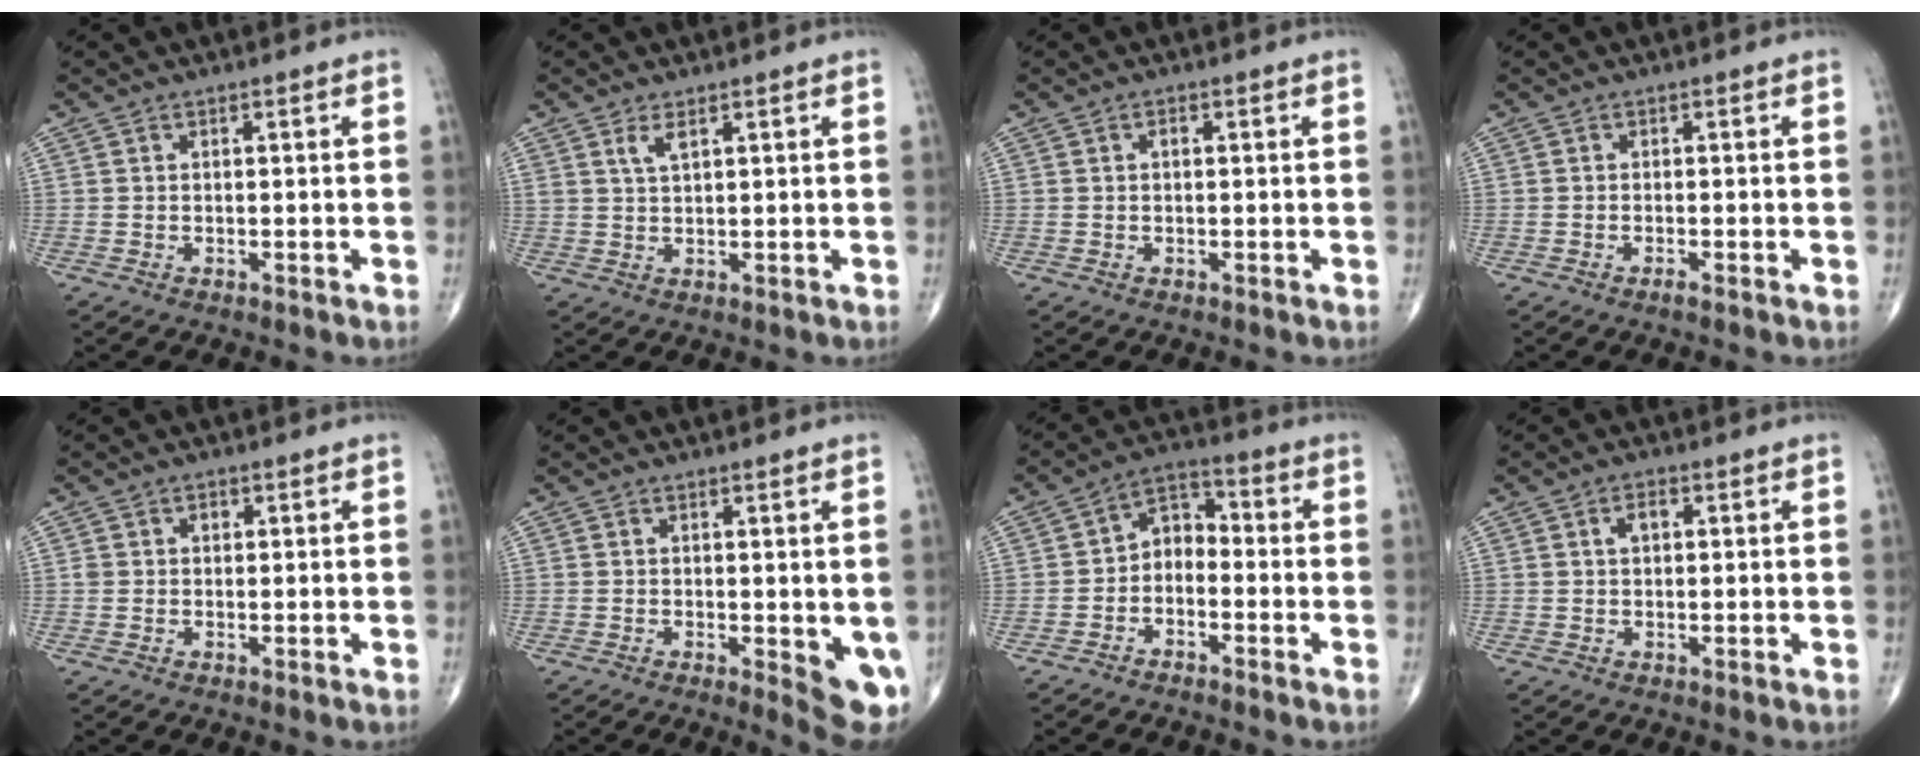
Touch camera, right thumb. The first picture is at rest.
{"total": 2.6, "force": [1.5, 1.0, 1.9], "torque": [-0.038, -0.005, 0.033]}
{"total": 1.0, "force": [0.1, 0.6, 0.8], "torque": [-0.011, 0.002, 0.001]}
{"total": 0.9, "force": [-0.6, 0.1, 0.6], "torque": [-0.017, 0.000, -0.014]}
{"total": 1.8, "force": [0.5, 1.5, 0.9], "torque": [-0.006, 0.002, 0.006]}
{"total": 6.5, "force": [-0.9, 2.1, 6.1], "torque": [-0.068, -0.015, -0.010]}
{"total": 6.0, "force": [-1.8, 4.3, 3.9], "torque": [-0.044, 0.037, -0.048]}
{"total": 2.5, "force": [0.6, 1.5, 1.9], "torque": [-0.031, 0.008, 0.008]}